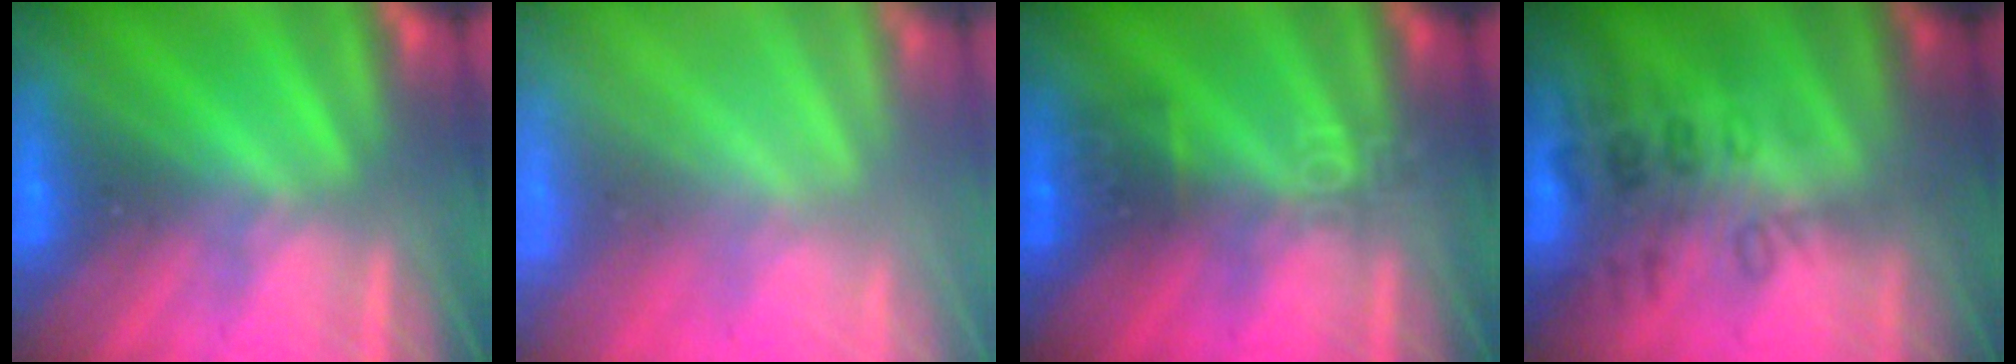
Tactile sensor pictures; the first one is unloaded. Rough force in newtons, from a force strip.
{"total": 6.0}
{"total": 3.5}
{"total": 2.8}